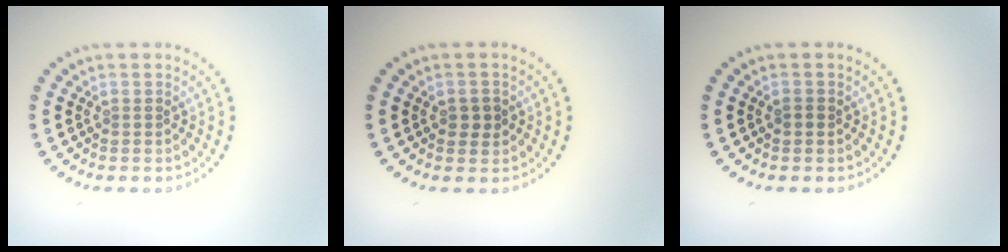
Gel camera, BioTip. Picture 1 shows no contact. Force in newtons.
{"total": 1.6, "press": 1.5, "slide": 0.2}
{"total": 0.8, "press": 0.7, "slide": 0.3}